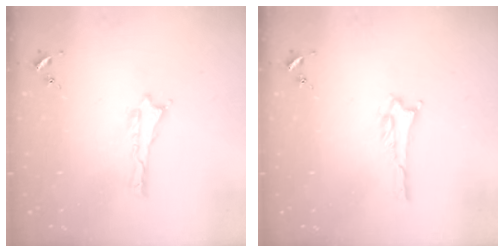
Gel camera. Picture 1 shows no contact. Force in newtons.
{"total": 1.1, "press": 1.0, "slide": 0.1}